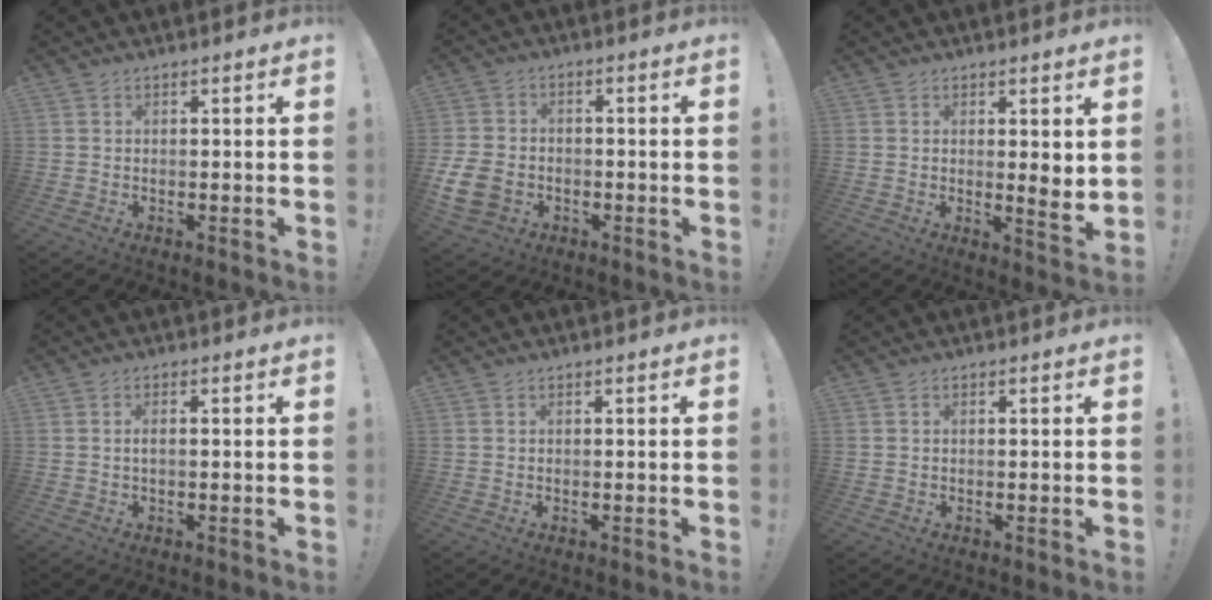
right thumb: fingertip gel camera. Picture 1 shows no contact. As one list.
[{"total": 9.7, "force": [-3.3, 7.7, 4.9], "torque": [-0.096, 0.019, -0.059]}, {"total": 4.0, "force": [1.5, 0.5, 3.7], "torque": [-0.038, -0.023, 0.021]}, {"total": 1.6, "force": [-0.1, 0.3, 1.5], "torque": [-0.022, 0.000, -0.005]}, {"total": 0.0}, {"total": 0.0}]